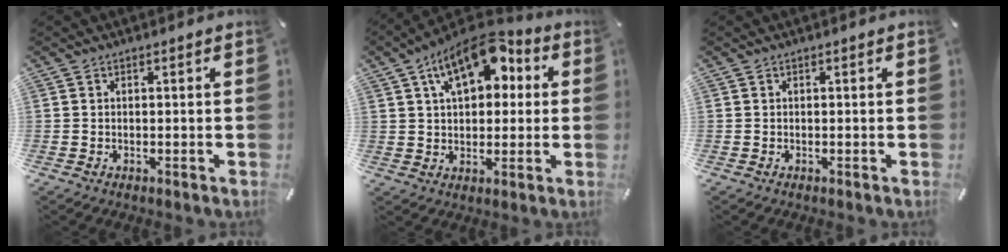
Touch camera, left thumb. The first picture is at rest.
{"total": 13.9, "force": [6.5, 8.3, 9.1], "torque": [-0.148, -0.024, 0.113]}
{"total": 0.0}